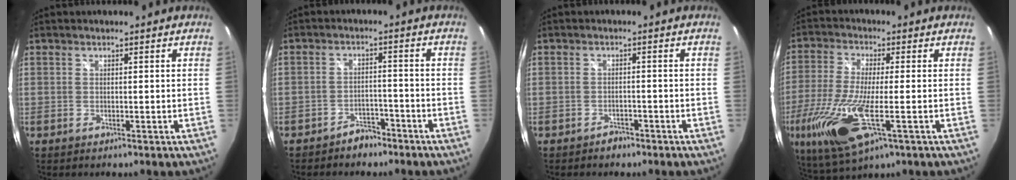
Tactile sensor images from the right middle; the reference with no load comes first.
{"total": 4.2, "force": [-3.5, 2.2, 0.8], "torque": [-0.024, 0.011, -0.050]}
{"total": 2.2, "force": [-1.7, 1.3, 0.4], "torque": [-0.012, 0.000, -0.025]}
{"total": 16.1, "force": [-5.7, 4.9, 14.3], "torque": [-0.310, -0.043, -0.104]}